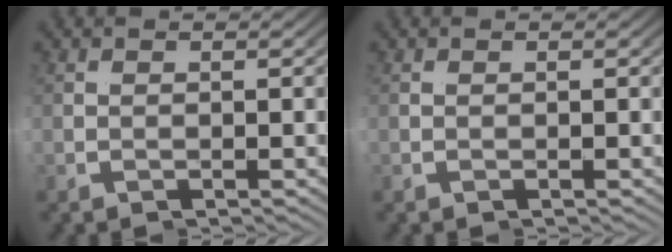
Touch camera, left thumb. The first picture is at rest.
{"total": 0.0}